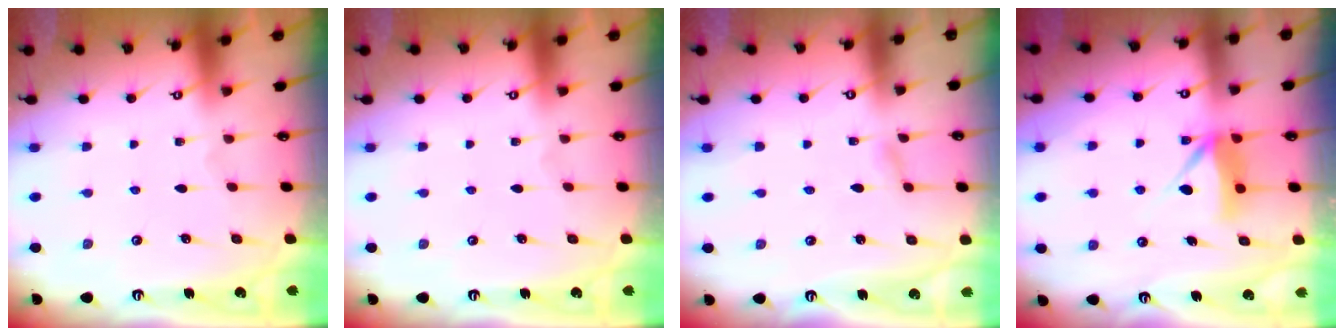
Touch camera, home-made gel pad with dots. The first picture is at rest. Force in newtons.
{"total": 0.0}
{"total": 0.9, "press": 0.9, "slide": 0.1}
{"total": 7.7, "press": 7.7, "slide": 0.3}